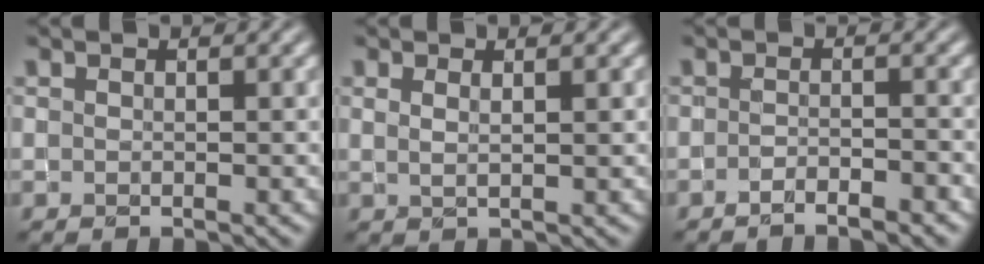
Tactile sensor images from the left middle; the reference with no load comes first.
{"total": 1.4, "force": [0.6, 0.4, 1.2], "torque": [-0.017, 0.000, 0.009]}
{"total": 2.2, "force": [-1.7, 0.3, 1.2], "torque": [-0.018, 0.003, -0.032]}